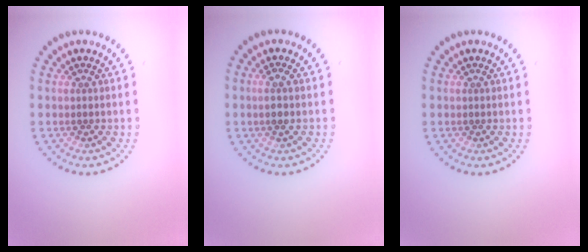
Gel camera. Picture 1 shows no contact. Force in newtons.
{"total": 1.1, "press": 0.9, "slide": 0.6}
{"total": 0.0}